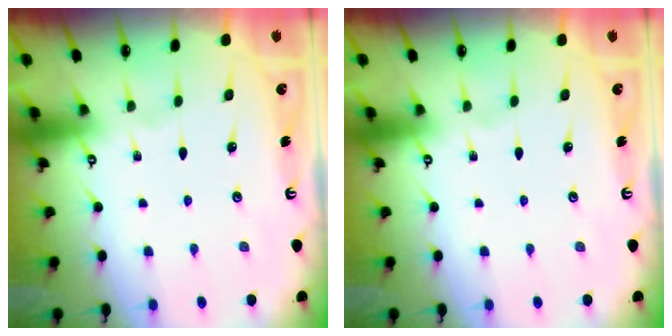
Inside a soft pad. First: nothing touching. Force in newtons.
{"total": 0.0}